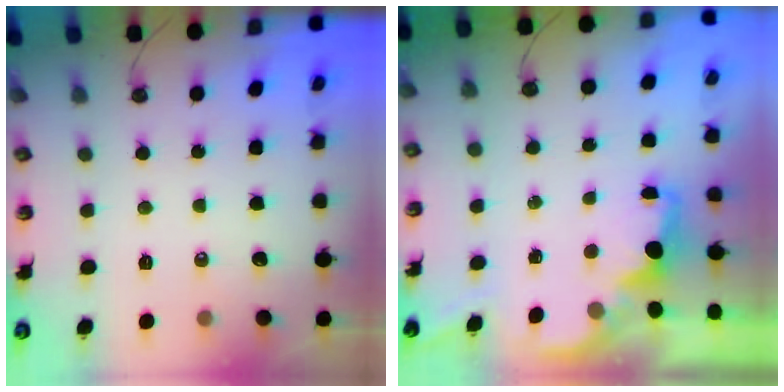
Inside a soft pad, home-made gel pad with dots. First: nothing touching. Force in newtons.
{"total": 1.7, "press": 1.5, "slide": 0.8}